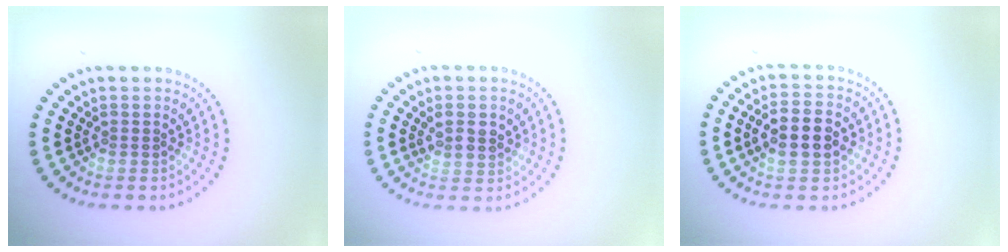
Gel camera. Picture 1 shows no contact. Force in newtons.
{"total": 2.3, "press": 2.2, "slide": 0.8}
{"total": 4.3, "press": 4.3, "slide": 0.4}